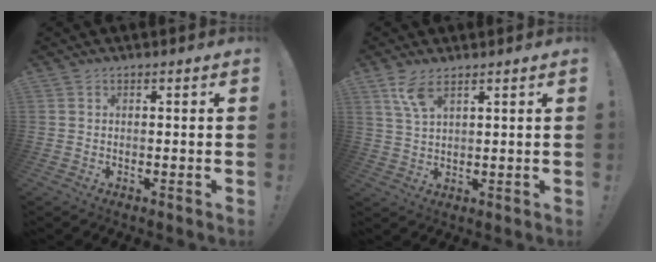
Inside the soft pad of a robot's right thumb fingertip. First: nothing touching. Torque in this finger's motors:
{"motor_torque": [0.01, 0.01, 0.39, 0.37, 0.00]}